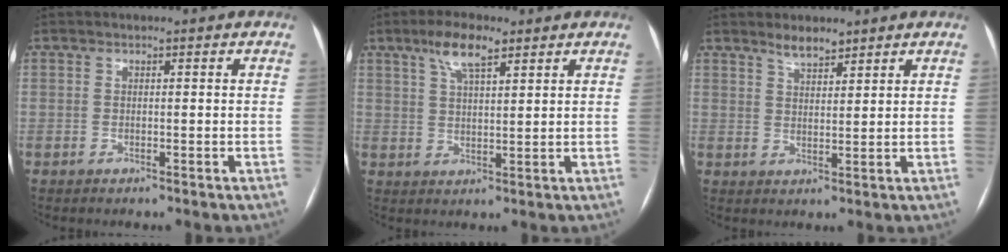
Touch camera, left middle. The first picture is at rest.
{"total": 6.0, "force": [3.8, 1.4, 4.4], "torque": [-0.092, 0.009, 0.070]}
{"total": 3.1, "force": [2.7, 0.7, 1.3], "torque": [-0.029, -0.001, 0.048]}